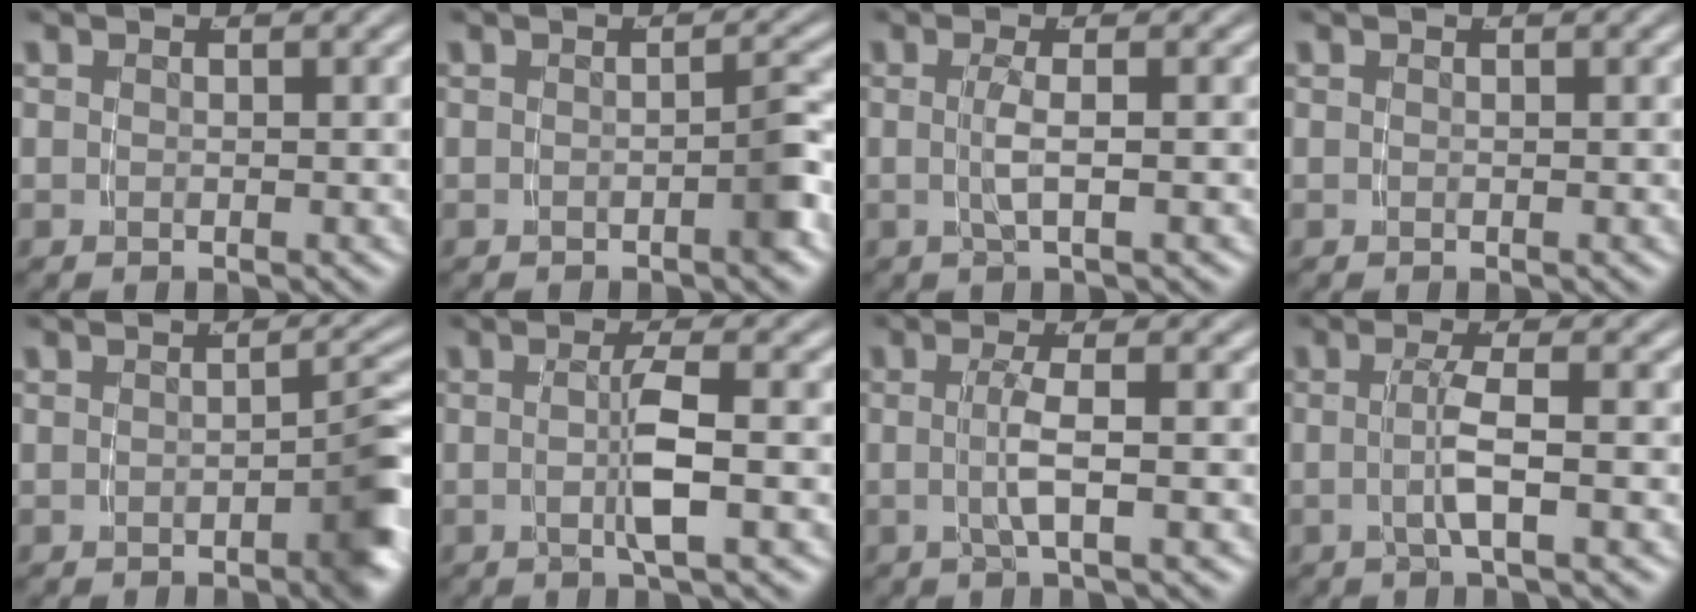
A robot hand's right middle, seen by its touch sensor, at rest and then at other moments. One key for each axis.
{"total": 1.8, "fx": -0.9, "fy": 0.0, "fz": 1.5, "tx": -0.018, "ty": 0.006, "tz": -0.019}
{"total": 1.9, "fx": -0.3, "fy": -0.7, "fz": 1.7, "tx": -0.035, "ty": -0.003, "tz": -0.002}
{"total": 0.0}
{"total": 3.1, "fx": -1.4, "fy": 0.5, "fz": 2.7, "tx": -0.030, "ty": 0.001, "tz": -0.025}
{"total": 2.8, "fx": -0.7, "fy": -0.6, "fz": 2.7, "tx": -0.042, "ty": -0.003, "tz": -0.010}
{"total": 2.5, "fx": -0.5, "fy": -0.7, "fz": 2.3, "tx": -0.044, "ty": -0.001, "tz": -0.006}
{"total": 2.8, "fx": -0.6, "fy": -0.5, "fz": 2.7, "tx": -0.048, "ty": 0.001, "tz": -0.009}